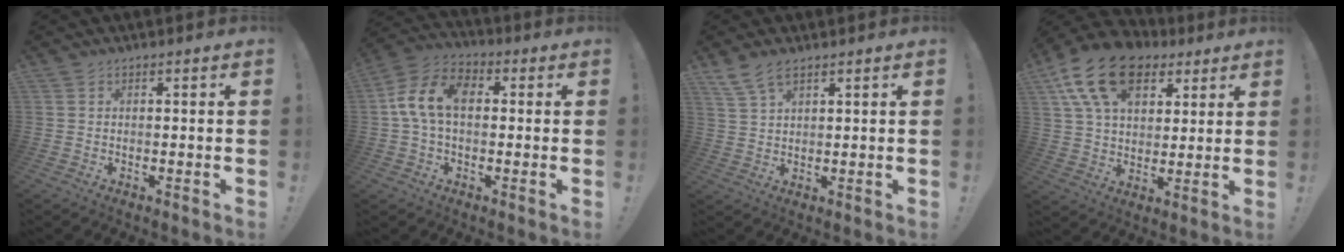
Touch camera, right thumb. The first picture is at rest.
{"total": 12.1, "force": [1.0, 7.7, 9.3], "torque": [-0.181, 0.012, 0.018]}
{"total": 5.7, "force": [4.1, 2.0, 3.3], "torque": [-0.067, -0.015, 0.079]}
{"total": 18.3, "force": [9.1, 11.6, 10.9], "torque": [-0.184, -0.039, 0.170]}